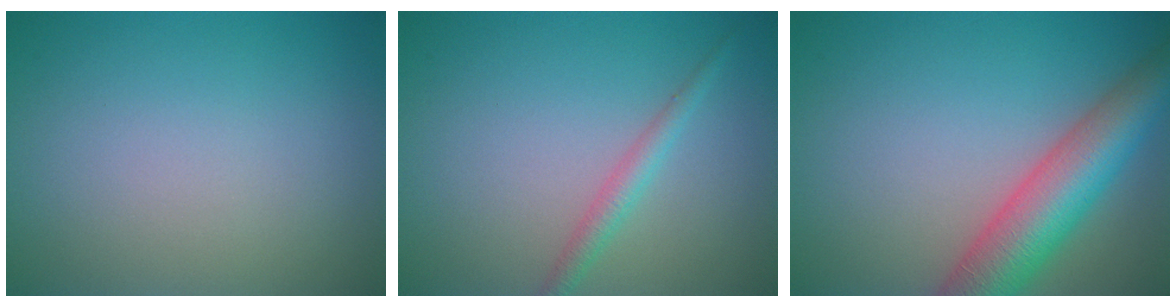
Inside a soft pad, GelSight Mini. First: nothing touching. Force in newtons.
{"total": 1.8, "press": 1.8, "slide": 0.1}
{"total": 8.0, "press": 8.0, "slide": 0.3}